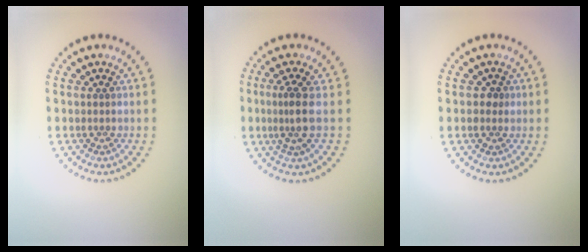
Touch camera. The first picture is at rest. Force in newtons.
{"total": 2.6, "press": 2.0, "slide": 1.8}
{"total": 1.2, "press": 1.1, "slide": 0.4}